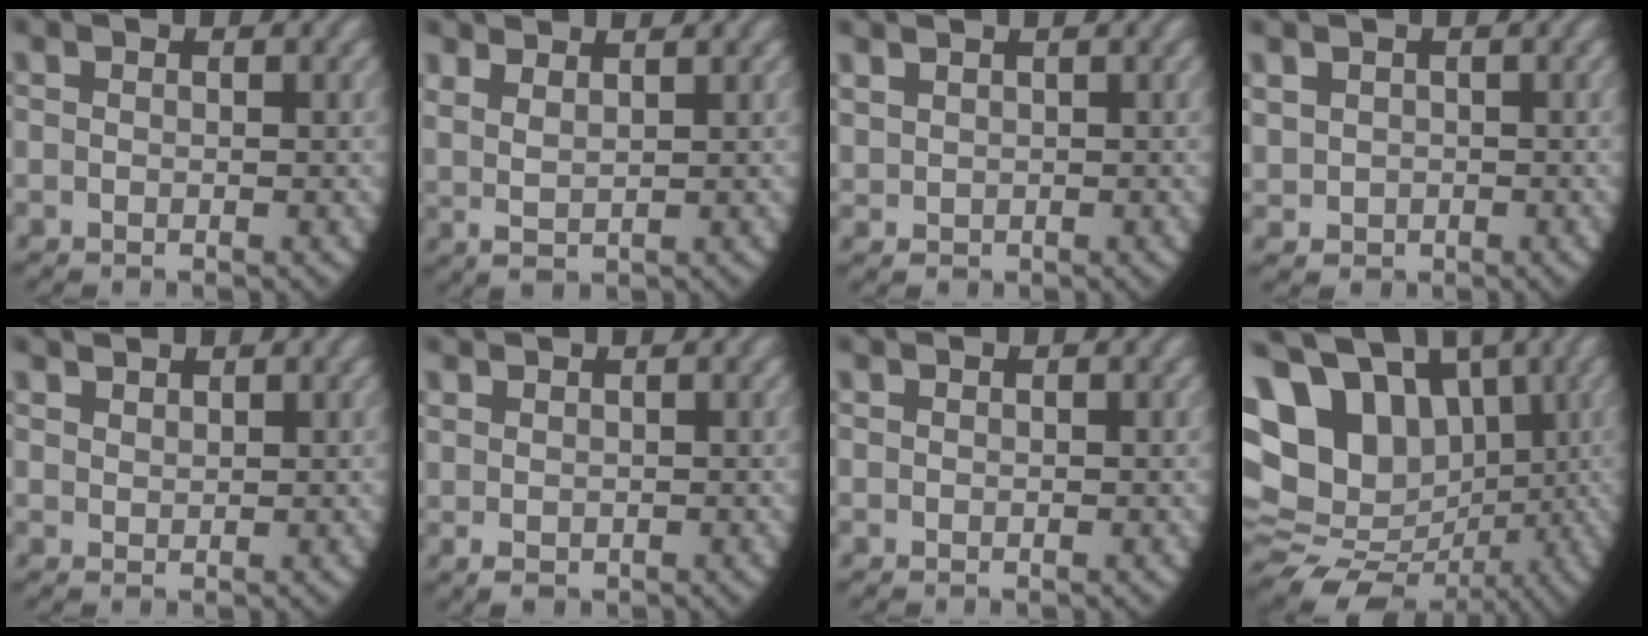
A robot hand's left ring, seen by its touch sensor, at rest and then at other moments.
{"total": 3.5, "force": [1.9, 2.1, 2.0], "torque": [-0.050, -0.005, 0.041]}
{"total": 1.3, "force": [0.8, 1.0, 0.3], "torque": [-0.021, -0.011, 0.031]}
{"total": 3.1, "force": [0.2, 2.9, 1.0], "torque": [-0.038, -0.022, 0.018]}
{"total": 1.6, "force": [1.6, -0.1, 0.1], "torque": [0.000, -0.003, 0.038]}
{"total": 1.0, "force": [0.2, 0.8, 0.5], "torque": [-0.020, -0.016, 0.019]}
{"total": 0.0}
{"total": 18.8, "force": [0.7, 15.4, 10.8], "torque": [-0.235, -0.050, 0.017]}